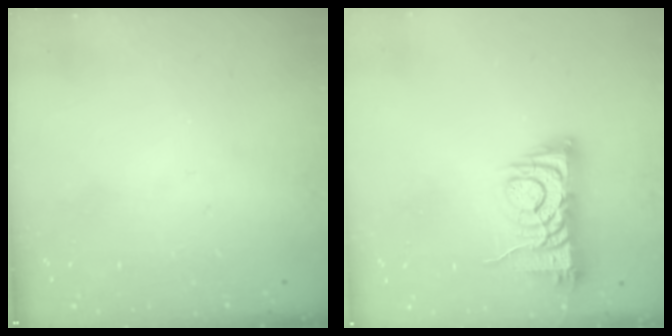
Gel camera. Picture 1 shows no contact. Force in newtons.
{"total": 8.3, "press": 8.2, "slide": 1.3}